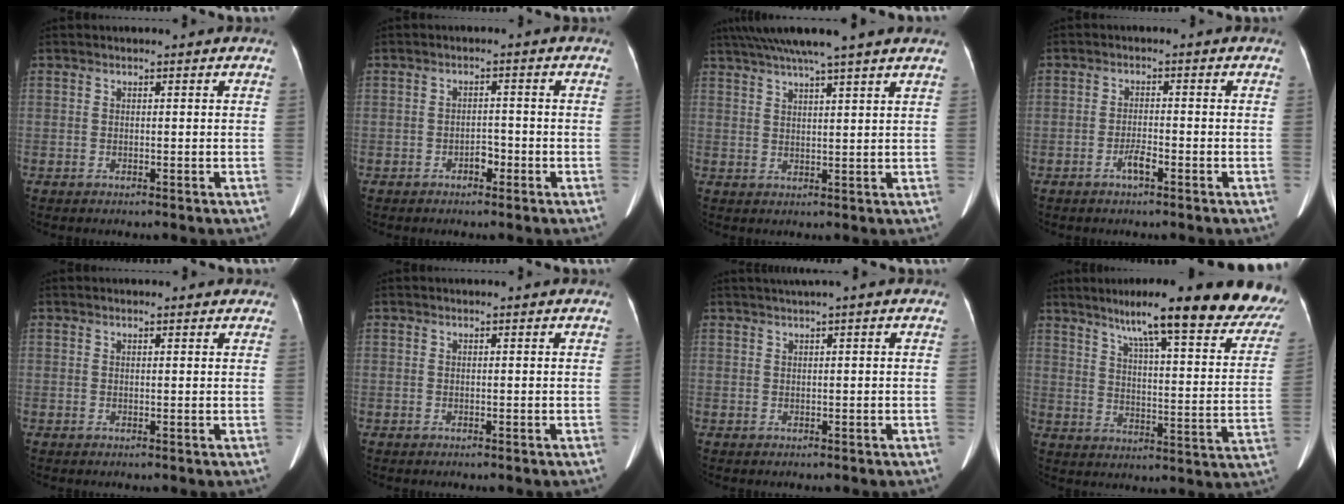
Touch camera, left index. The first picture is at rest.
{"total": 1.9, "force": [-1.2, 1.0, 1.0], "torque": [-0.011, 0.005, -0.020]}
{"total": 11.7, "force": [9.7, -1.0, 6.5], "torque": [-0.112, 0.029, 0.135]}
{"total": 2.2, "force": [-1.5, 0.3, 1.7], "torque": [-0.033, 0.000, -0.027]}
{"total": 1.7, "force": [1.3, 0.5, 0.9], "torque": [-0.014, 0.014, 0.017]}
{"total": 0.0}
{"total": 2.0, "force": [1.1, -0.3, 1.6], "torque": [-0.036, 0.014, 0.026]}
{"total": 26.7, "force": [21.3, 3.3, 15.7], "torque": [-0.198, -0.031, 0.267]}